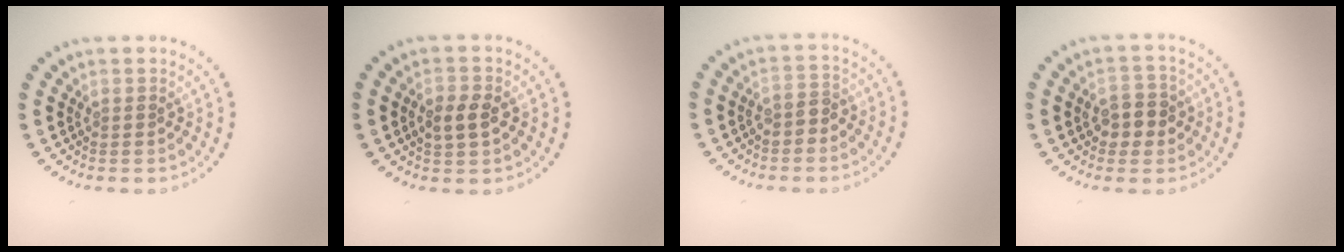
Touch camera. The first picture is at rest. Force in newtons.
{"total": 2.5, "press": 2.5, "slide": 0.2}
{"total": 1.8, "press": 1.6, "slide": 0.9}
{"total": 2.8, "press": 2.8, "slide": 0.4}